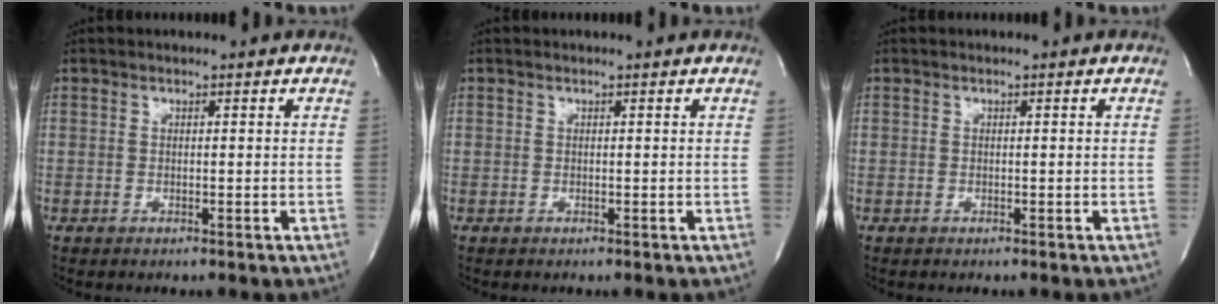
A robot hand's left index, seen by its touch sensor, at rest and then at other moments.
{"total": 0.0}
{"total": 0.0}